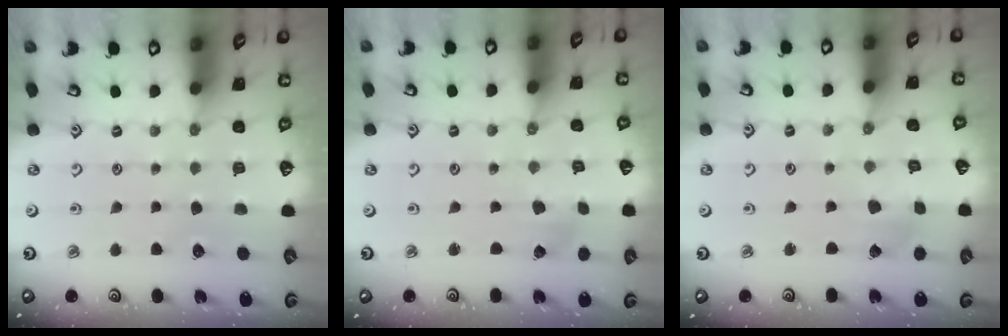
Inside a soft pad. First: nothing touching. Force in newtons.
{"total": 1.2, "press": 1.2, "slide": 0.1}
{"total": 2.1, "press": 2.1, "slide": 0.1}